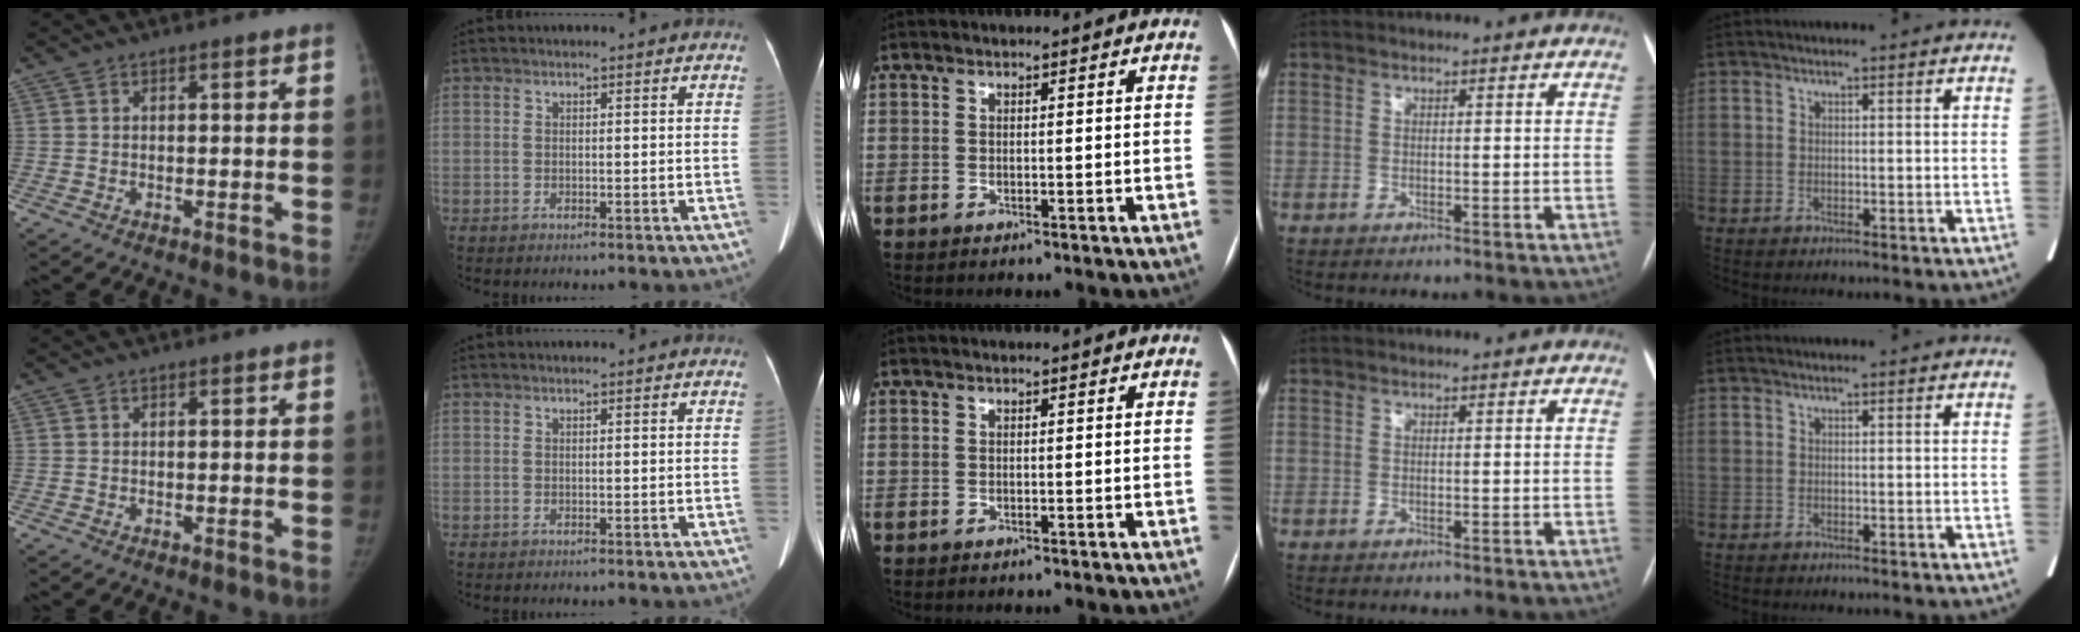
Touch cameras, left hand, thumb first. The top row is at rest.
{}